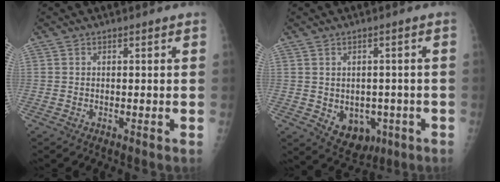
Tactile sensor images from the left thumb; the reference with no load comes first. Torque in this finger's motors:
{"motor_torque": [-0.01, 0.24, 0.28, -0.14, 0.00]}